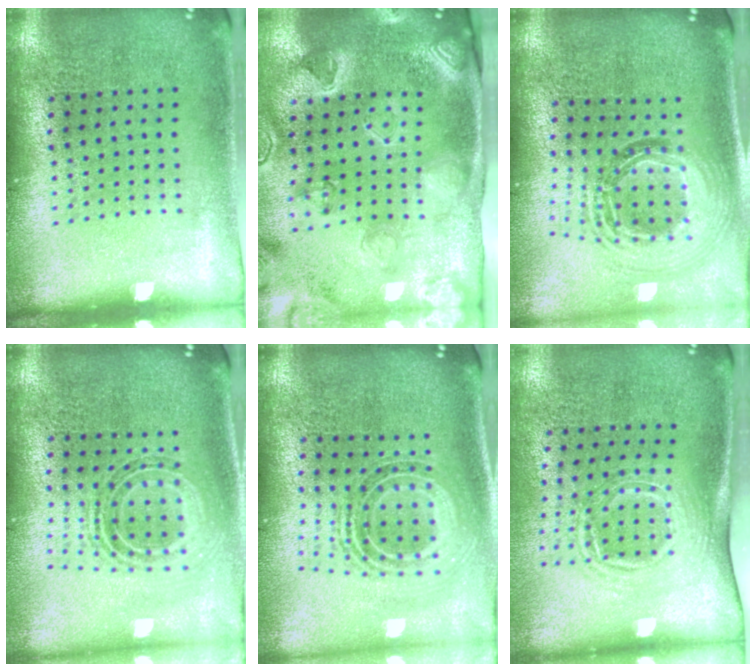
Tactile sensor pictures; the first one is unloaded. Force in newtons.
{"total": 3.2, "press": 3.1, "slide": 0.4}
{"total": 1.6, "press": 1.4, "slide": 0.8}
{"total": 0.9, "press": 0.9, "slide": 0.4}
{"total": 1.3, "press": 1.1, "slide": 0.8}
{"total": 1.7, "press": 1.1, "slide": 1.2}